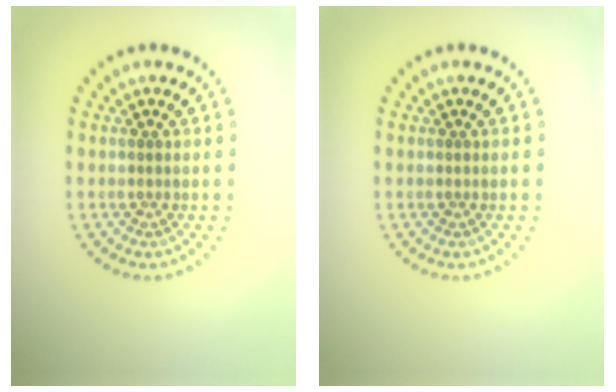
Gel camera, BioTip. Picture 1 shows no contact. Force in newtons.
{"total": 0.0}